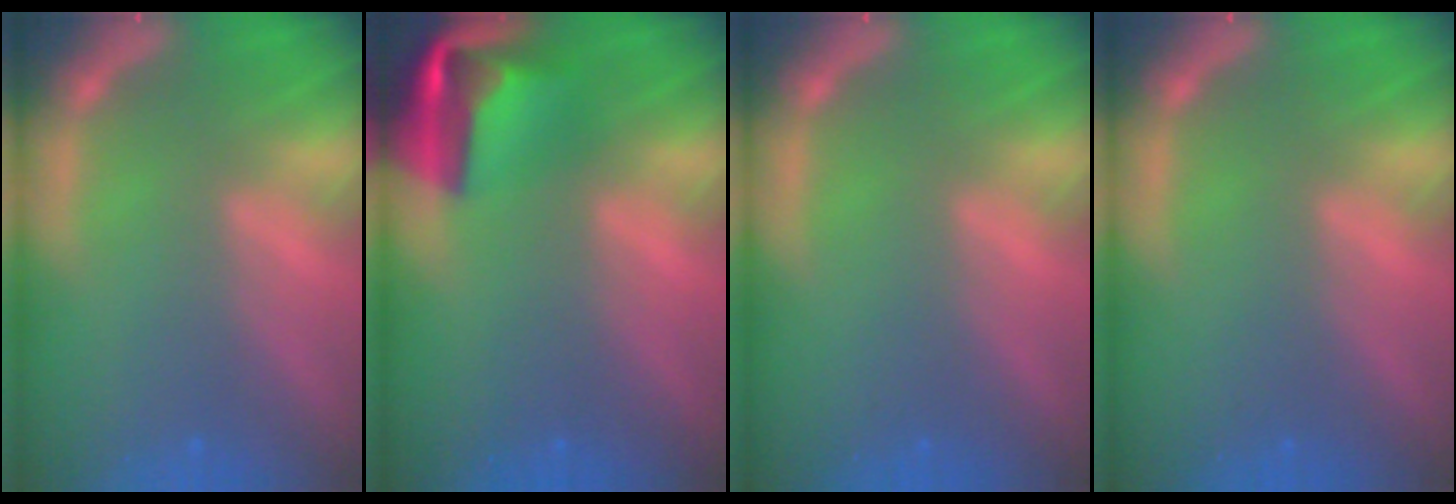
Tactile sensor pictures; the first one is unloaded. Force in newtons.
{"total": 6.9}
{"total": 0.0}
{"total": 0.0}